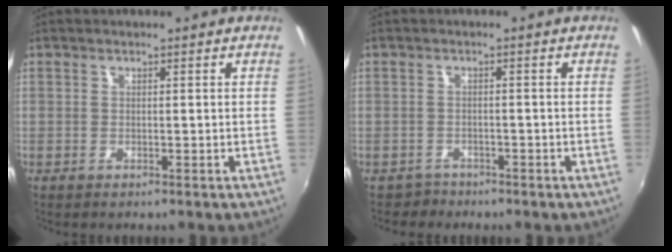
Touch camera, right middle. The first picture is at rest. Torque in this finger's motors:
{"motor_torque": [-0.47, 0.00, -0.06, 0.00]}